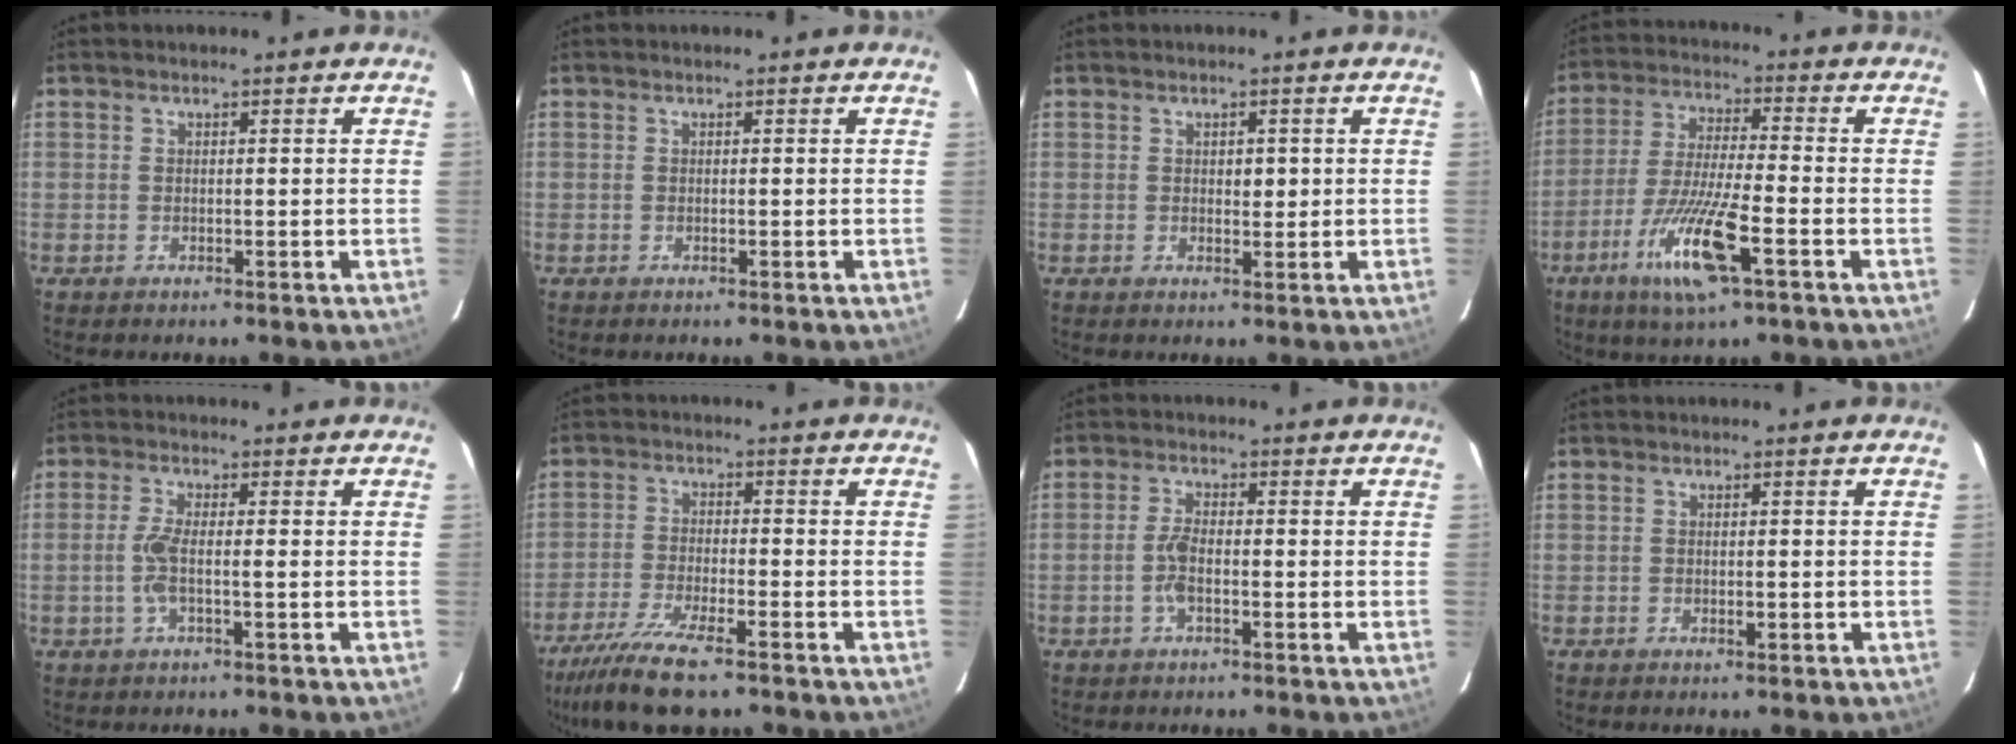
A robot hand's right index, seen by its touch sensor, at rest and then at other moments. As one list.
[{"total": 0.0}, {"total": 1.7, "force": [0.3, 1.0, 1.3], "torque": [-0.016, 0.000, 0.005]}, {"total": 12.3, "force": [-5.7, 0.8, 10.9], "torque": [-0.218, -0.025, -0.104]}, {"total": 3.3, "force": [-0.6, 0.3, 3.3], "torque": [-0.074, -0.001, -0.014]}, {"total": 9.9, "force": [-7.7, 0.9, 6.2], "torque": [-0.111, -0.027, -0.130]}, {"total": 3.1, "force": [-1.0, 0.8, 2.9], "torque": [-0.064, 0.001, -0.020]}, {"total": 0.7, "force": [-0.2, 0.2, 0.6], "torque": [-0.011, -0.001, 0.001]}]